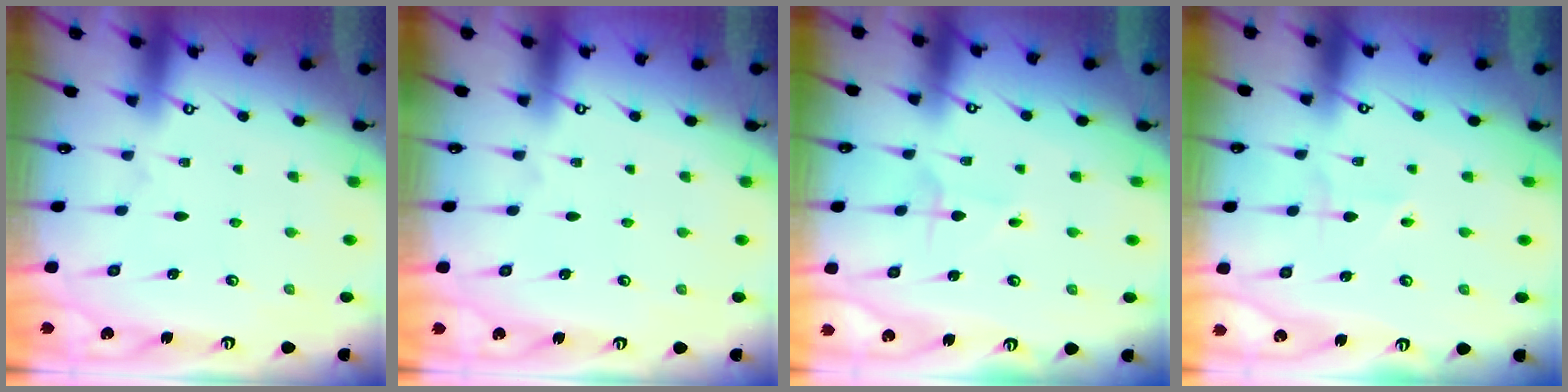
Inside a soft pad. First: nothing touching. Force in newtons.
{"total": 0.9, "press": 0.9, "slide": 0.2}
{"total": 1.8, "press": 1.8, "slide": 0.2}
{"total": 1.8, "press": 1.8, "slide": 0.2}